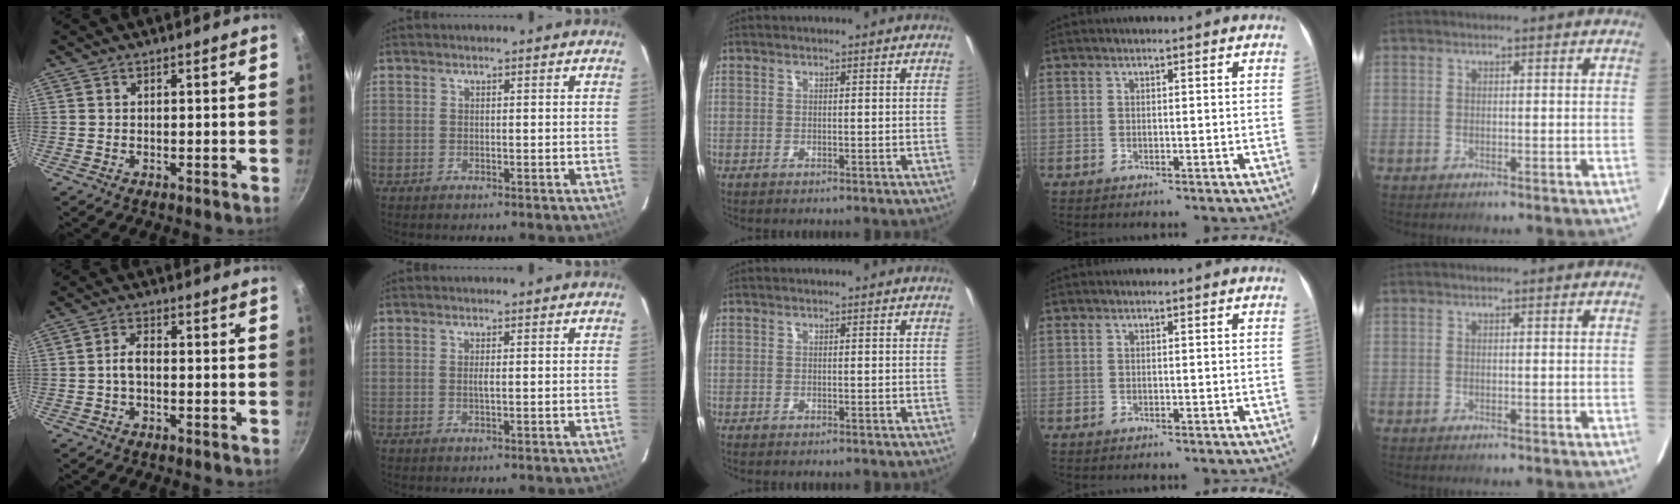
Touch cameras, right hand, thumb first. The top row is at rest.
{"thumb": {"total": 3.4, "force": [-0.5, 1.9, 2.8], "torque": [-0.052, 0.018, -0.014]}, "index": {"total": 0.9, "force": [0.1, 0.1, 0.9], "torque": [-0.018, 0.000, 0.001]}}